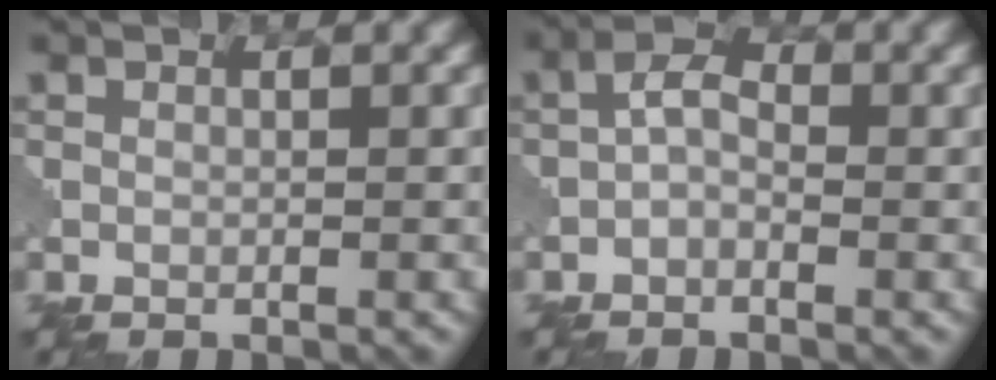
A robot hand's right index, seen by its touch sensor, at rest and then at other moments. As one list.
[{"total": 2.1, "force": [-0.7, 1.1, 1.6], "torque": [-0.030, 0.011, -0.022]}]